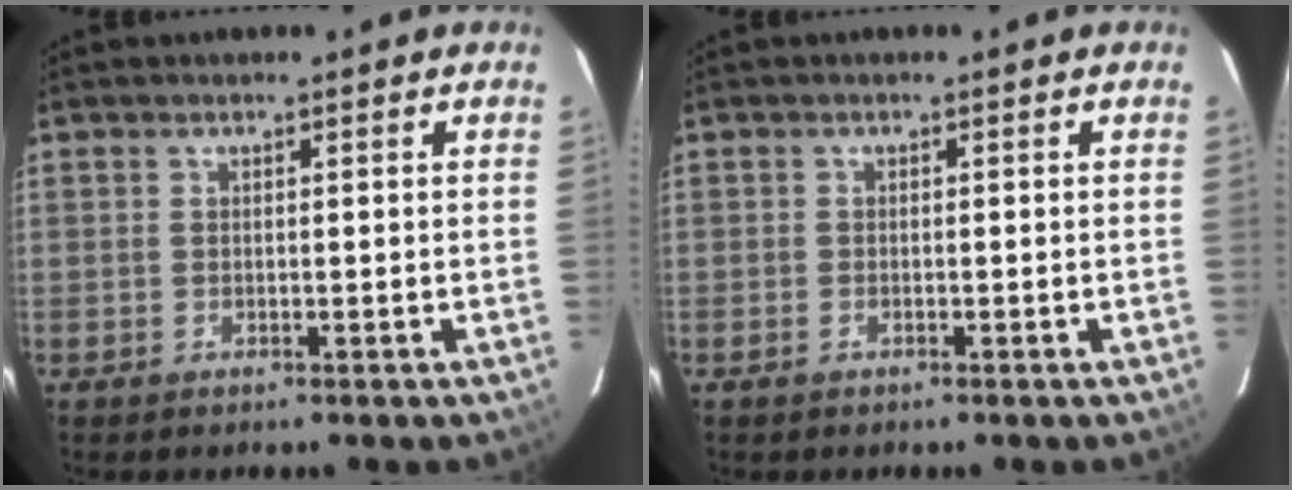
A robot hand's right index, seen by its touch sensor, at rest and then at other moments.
{"total": 0.8, "force": [-0.6, 0.4, 0.3], "torque": [-0.006, -0.001, -0.013]}